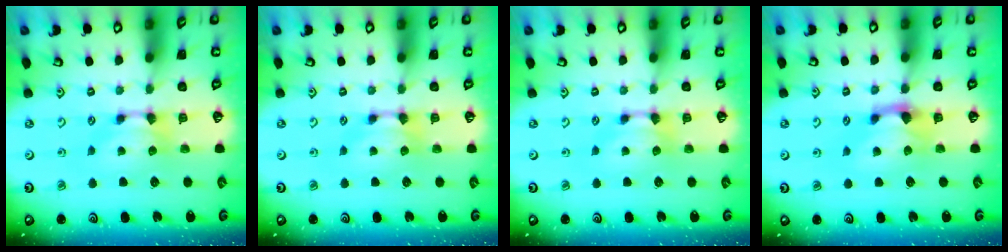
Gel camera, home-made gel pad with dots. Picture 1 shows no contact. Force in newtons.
{"total": 0.0}
{"total": 0.0}
{"total": 1.2, "press": 0.5, "slide": 1.1}